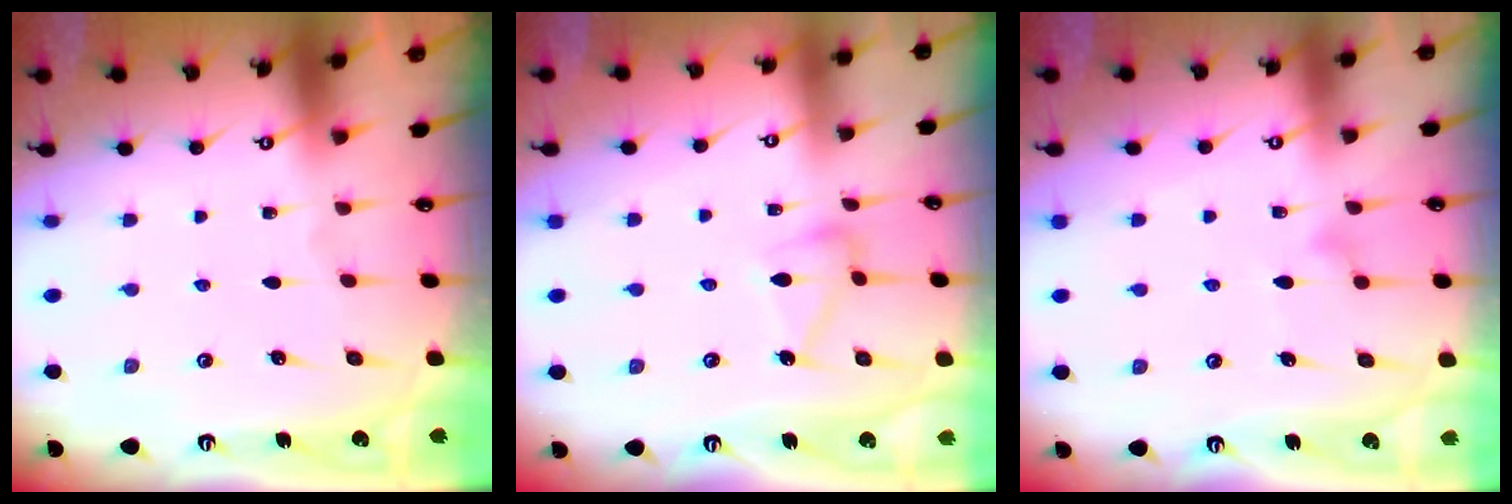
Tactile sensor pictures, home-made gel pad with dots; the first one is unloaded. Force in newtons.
{"total": 8.1, "press": 8.1, "slide": 0.5}
{"total": 8.1, "press": 8.1, "slide": 0.3}